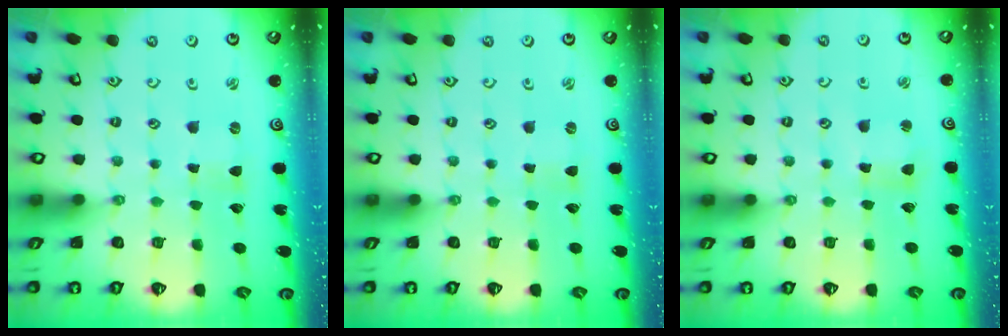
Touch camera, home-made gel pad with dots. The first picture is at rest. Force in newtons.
{"total": 0.0}
{"total": 2.7, "press": 2.7, "slide": 0.2}